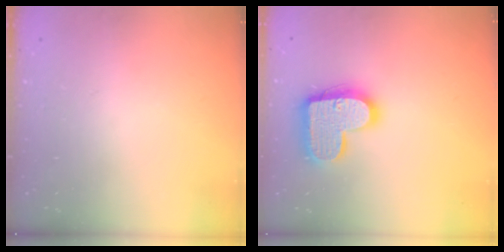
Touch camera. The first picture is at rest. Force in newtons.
{"total": 17.1, "press": 17.1, "slide": 1.0}